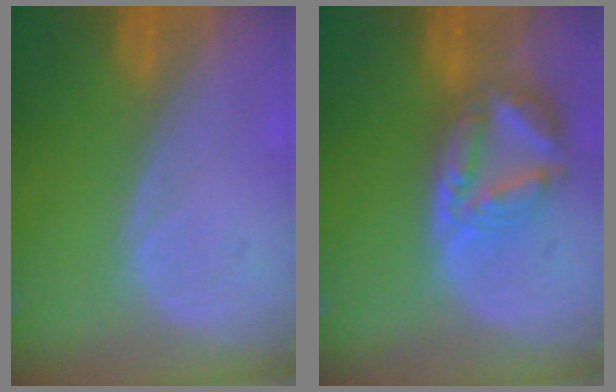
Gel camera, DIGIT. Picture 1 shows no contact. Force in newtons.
{"total": 7.9, "press": 6.9, "slide": 3.9}